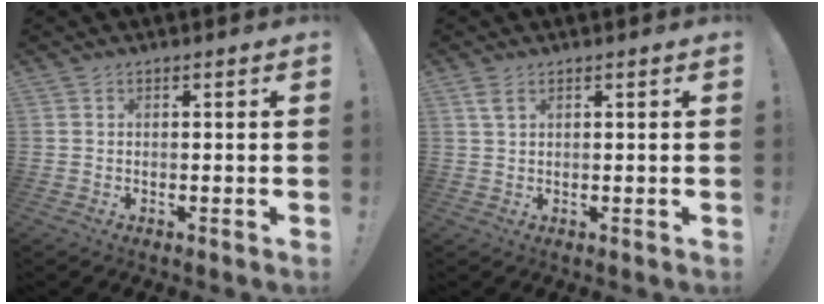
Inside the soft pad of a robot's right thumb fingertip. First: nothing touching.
{"total": 2.7, "force": [1.4, 1.2, 1.9], "torque": [-0.040, 0.000, 0.027]}